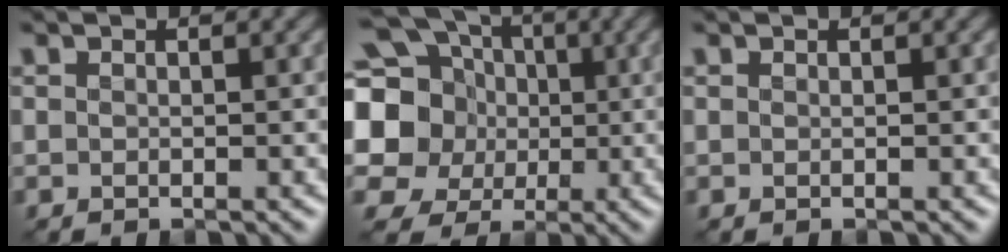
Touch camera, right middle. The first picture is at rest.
{"total": 17.8, "force": [2.7, 16.3, 6.7], "torque": [-0.192, 0.026, -0.001]}
{"total": 0.0}